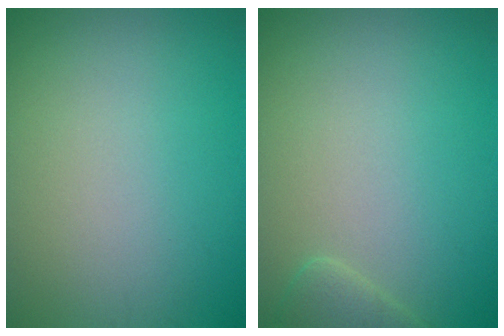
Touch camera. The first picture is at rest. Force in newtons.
{"total": 1.6, "press": 1.6, "slide": 0.2}